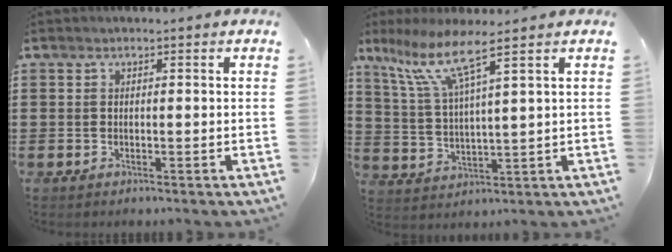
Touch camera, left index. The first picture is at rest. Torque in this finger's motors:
{"motor_torque": [1.03, 0.63, 0.73, 0.19]}